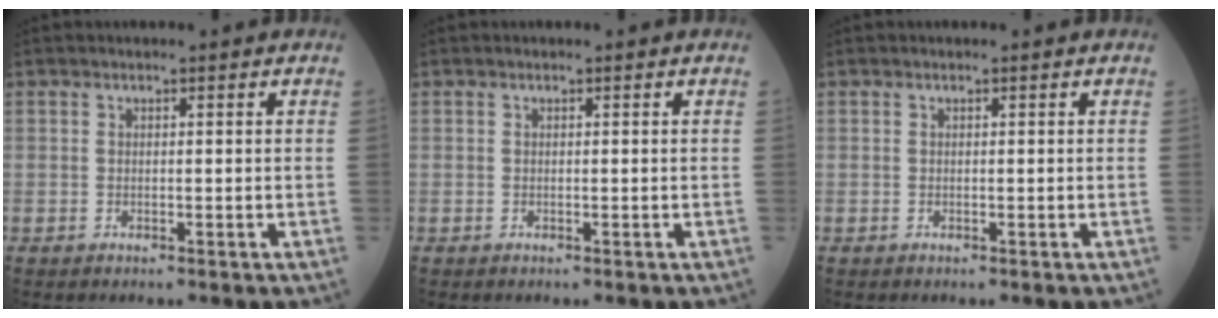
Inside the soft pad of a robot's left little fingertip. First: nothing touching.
{"total": 0.0}
{"total": 0.0}